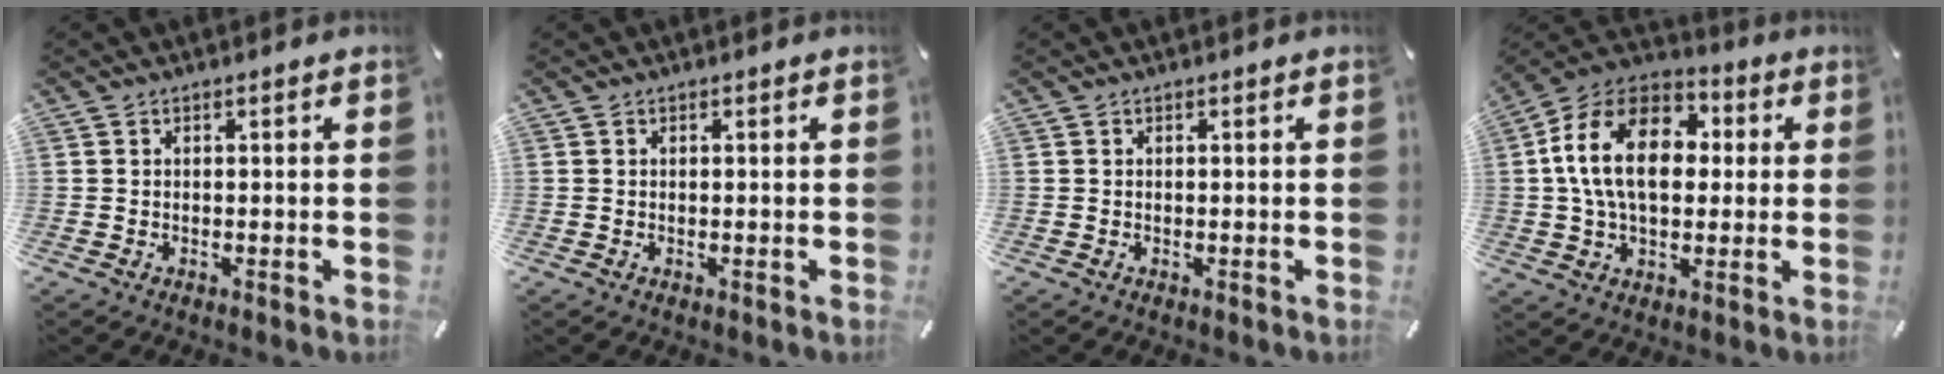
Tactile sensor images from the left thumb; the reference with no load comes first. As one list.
[{"total": 0.0}, {"total": 0.0}, {"total": 17.6, "force": [2.2, 12.2, 12.5], "torque": [-0.250, 0.009, 0.034]}]